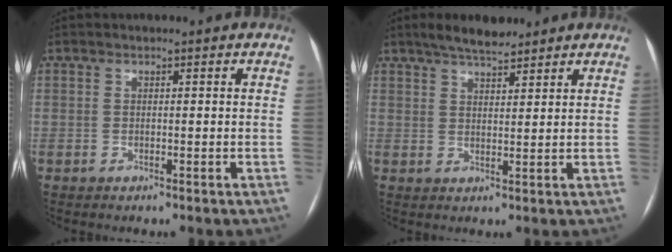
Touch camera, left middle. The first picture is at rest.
{"total": 5.6, "force": [4.7, 1.3, 2.7], "torque": [-0.050, 0.013, 0.080]}